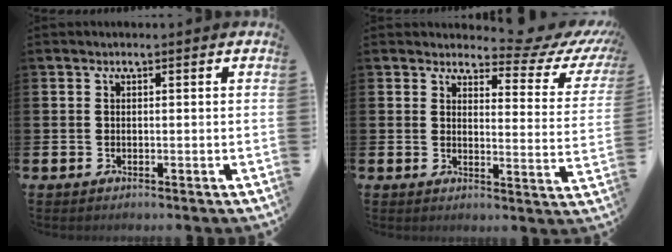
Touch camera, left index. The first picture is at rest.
{"total": 4.5, "force": [3.9, 1.7, 1.6], "torque": [-0.020, -0.038, 0.054]}